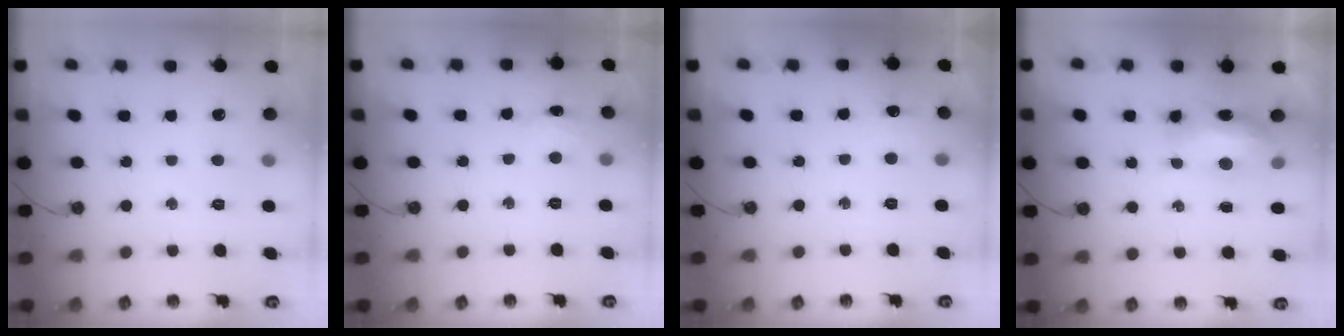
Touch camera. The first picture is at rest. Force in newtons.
{"total": 2.9, "press": 2.9, "slide": 0.5}
{"total": 4.3, "press": 4.3, "slide": 0.6}
{"total": 12.3, "press": 12.2, "slide": 1.4}